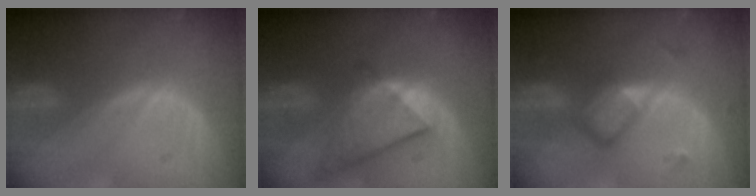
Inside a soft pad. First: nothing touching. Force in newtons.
{"total": 9.0, "press": 7.8, "slide": 4.4}
{"total": 5.9, "press": 5.2, "slide": 2.8}